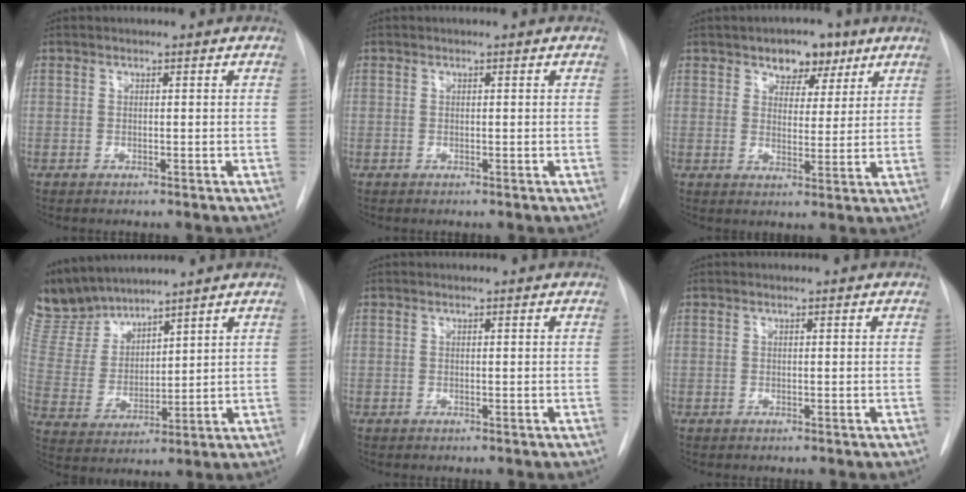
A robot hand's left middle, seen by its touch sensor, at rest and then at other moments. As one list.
[{"total": 0.0}, {"total": 5.9, "force": [3.7, 3.6, 2.9], "torque": [-0.032, 0.011, 0.057]}, {"total": 10.8, "force": [10.3, 2.6, 2.2], "torque": [-0.063, 0.004, 0.225]}, {"total": 0.0}, {"total": 0.0}]